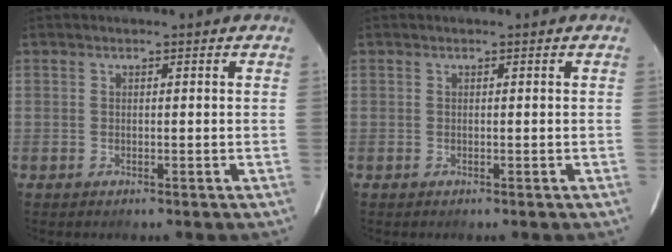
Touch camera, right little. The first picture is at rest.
{"total": 0.0}